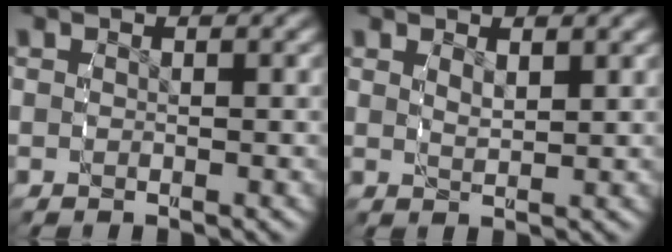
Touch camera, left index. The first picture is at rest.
{"total": 1.3, "force": [1.0, -0.3, 0.8], "torque": [-0.011, -0.013, 0.028]}